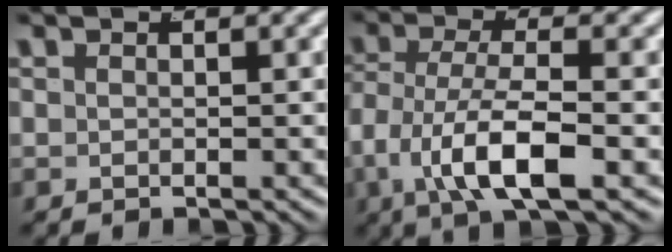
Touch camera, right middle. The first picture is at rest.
{"total": 6.1, "force": [-1.2, 3.1, 5.1], "torque": [-0.117, -0.028, -0.005]}